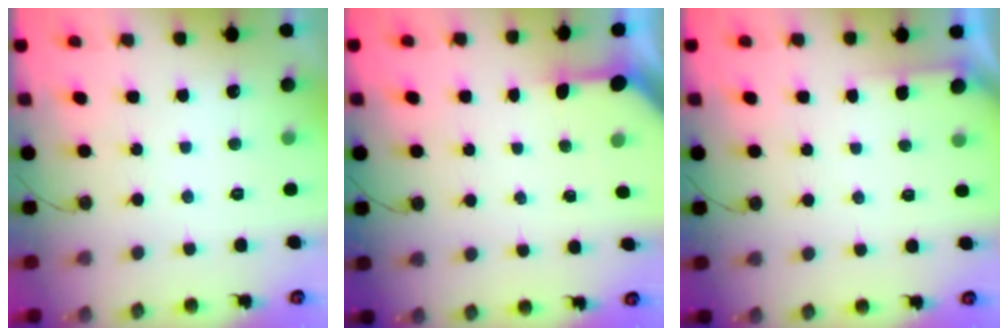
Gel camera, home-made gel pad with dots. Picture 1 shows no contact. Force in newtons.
{"total": 2.9, "press": 2.9, "slide": 0.3}
{"total": 1.5, "press": 1.5, "slide": 0.2}